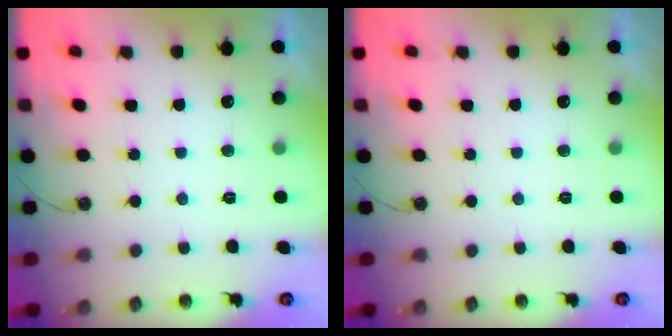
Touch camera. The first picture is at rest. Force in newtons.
{"total": 0.0}